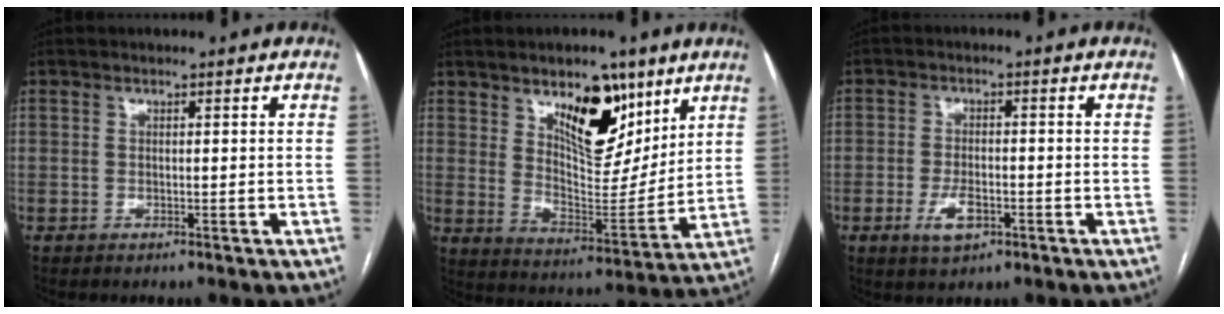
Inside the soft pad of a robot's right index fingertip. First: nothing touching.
{"total": 13.6, "force": [7.8, 5.6, 9.5], "torque": [-0.141, -0.006, 0.138]}
{"total": 4.5, "force": [-2.0, 2.0, 3.5], "torque": [-0.067, -0.001, -0.029]}